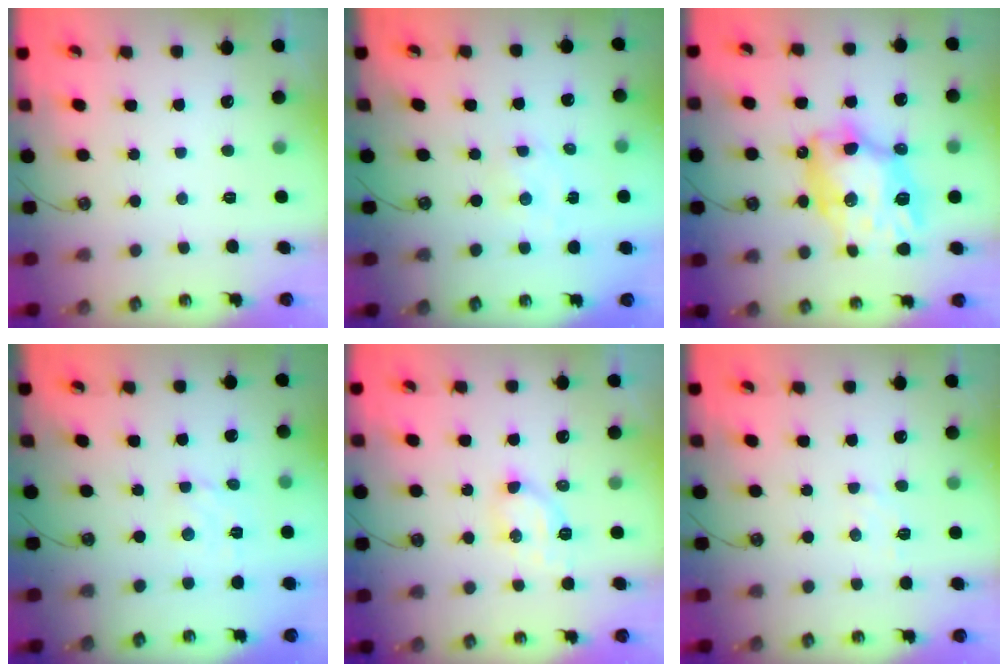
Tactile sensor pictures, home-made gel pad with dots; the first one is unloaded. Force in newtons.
{"total": 1.5, "press": 1.5, "slide": 0.3}
{"total": 14.9, "press": 14.9, "slide": 1.5}
{"total": 2.8, "press": 2.8, "slide": 0.4}
{"total": 5.3, "press": 5.2, "slide": 0.5}
{"total": 5.6, "press": 5.6, "slide": 0.7}